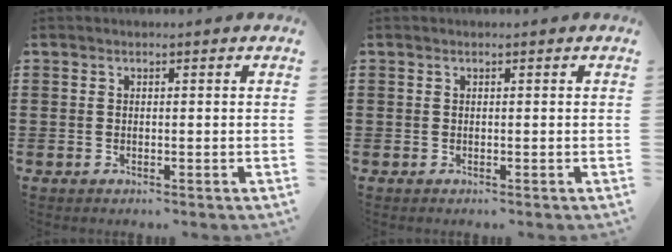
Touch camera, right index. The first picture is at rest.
{"total": 0.0}